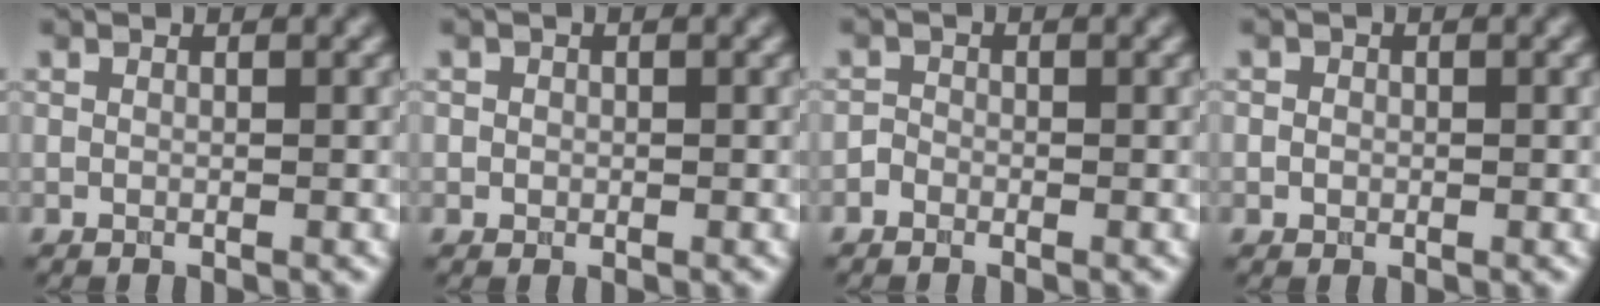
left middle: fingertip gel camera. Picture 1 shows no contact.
{"total": 0.5, "force": [-0.1, 0.5, -0.2], "torque": [0.007, -0.002, 0.002]}
{"total": 0.9, "force": [-0.8, 0.4, -0.1], "torque": [0.002, 0.003, -0.013]}
{"total": 0.7, "force": [-0.2, 0.6, 0.1], "torque": [0.000, -0.001, 0.000]}